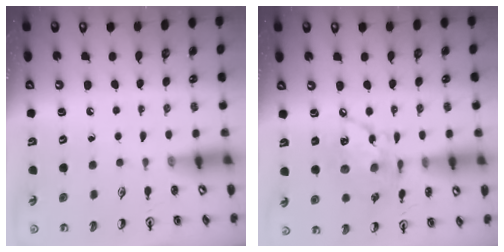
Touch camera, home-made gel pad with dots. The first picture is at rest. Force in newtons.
{"total": 13.5, "press": 13.4, "slide": 0.8}